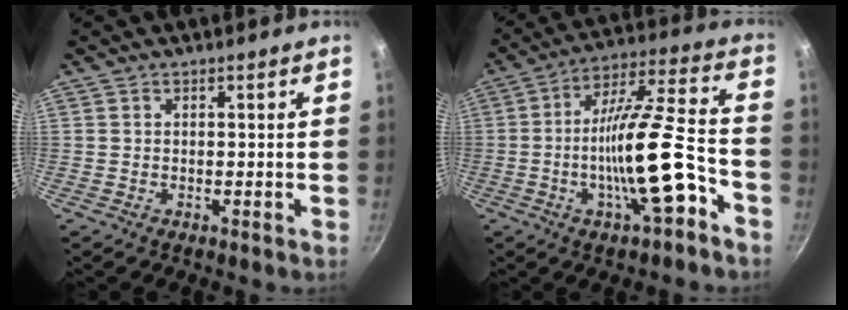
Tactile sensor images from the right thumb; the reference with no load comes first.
{"total": 17.3, "force": [-6.3, 4.2, 15.6], "torque": [-0.247, 0.044, -0.114]}